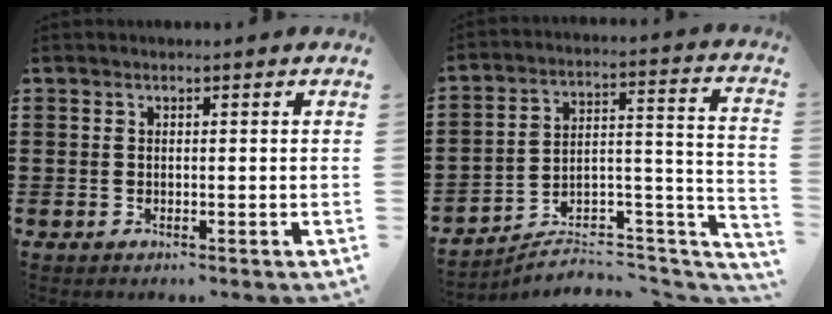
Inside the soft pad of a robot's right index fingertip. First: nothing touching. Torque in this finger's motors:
{"motor_torque": [-0.74, 0.37, -1.05, -0.21]}